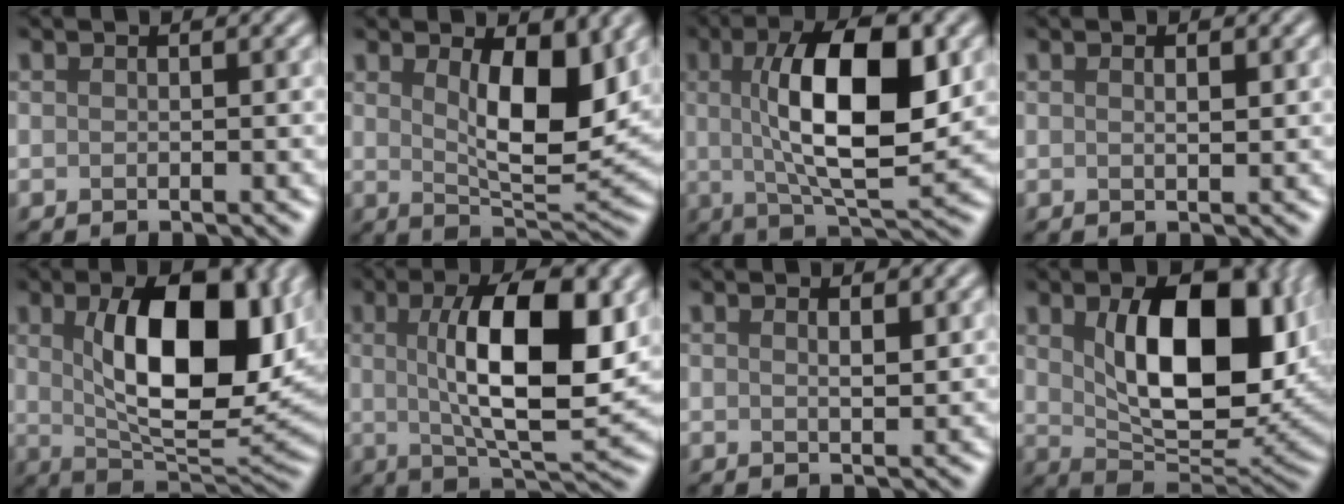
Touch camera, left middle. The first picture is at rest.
{"total": 7.2, "force": [2.1, 2.5, 6.4], "torque": [-0.101, -0.009, 0.037]}
{"total": 11.0, "force": [1.7, 3.7, 10.2], "torque": [-0.160, 0.006, 0.029]}
{"total": 1.0, "force": [0.5, 0.2, 0.9], "torque": [-0.012, -0.003, 0.010]}
{"total": 11.8, "force": [2.5, 5.1, 10.3], "torque": [-0.155, 0.001, 0.044]}
{"total": 11.0, "force": [1.8, 3.6, 10.3], "torque": [-0.158, 0.001, 0.032]}
{"total": 1.3, "force": [0.7, 0.3, 1.1], "torque": [-0.015, -0.002, 0.012]}
{"total": 11.5, "force": [2.4, 6.1, 9.5], "torque": [-0.150, -0.012, 0.050]}